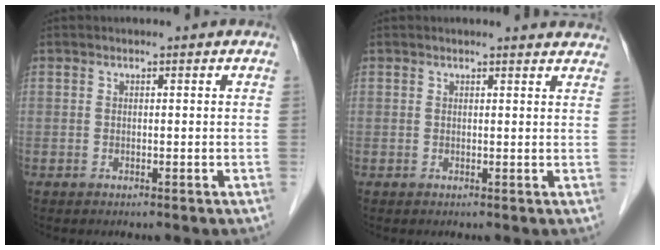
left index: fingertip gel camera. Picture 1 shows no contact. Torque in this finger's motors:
{"motor_torque": [0.40, -0.66, 0.04, 0.00]}